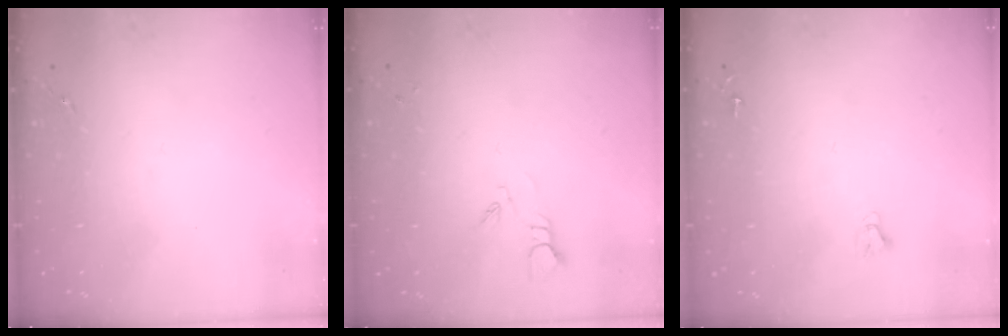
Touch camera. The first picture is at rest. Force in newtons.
{"total": 3.3, "press": 3.3, "slide": 0.4}
{"total": 2.4, "press": 2.4, "slide": 0.2}